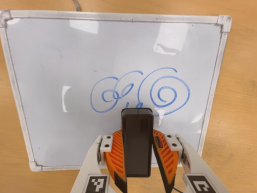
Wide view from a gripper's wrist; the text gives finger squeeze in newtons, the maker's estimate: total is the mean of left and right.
{"total": 6.1, "left": 5.0, "right": 7.2}